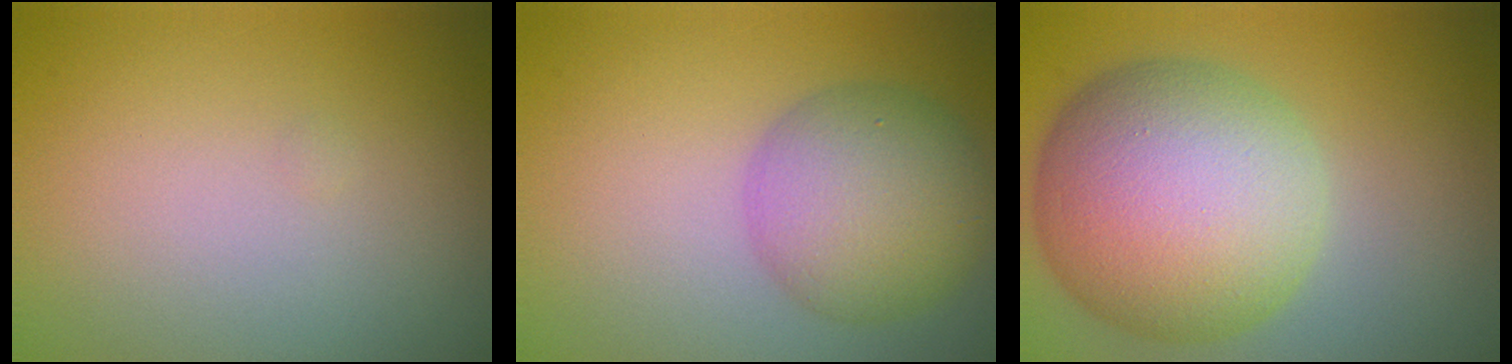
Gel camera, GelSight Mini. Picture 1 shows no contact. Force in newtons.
{"total": 6.3, "press": 6.3, "slide": 0.2}
{"total": 12.5, "press": 12.4, "slide": 0.4}